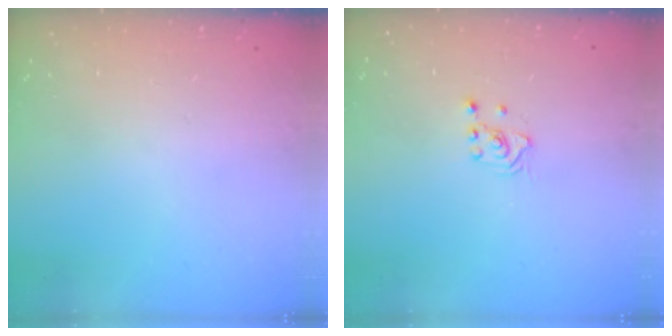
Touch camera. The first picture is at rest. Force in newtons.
{"total": 1.6, "press": 1.5, "slide": 0.2}